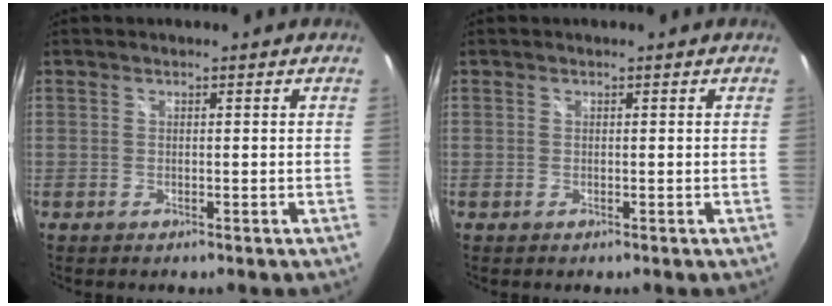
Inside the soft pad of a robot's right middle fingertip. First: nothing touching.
{"total": 0.0}